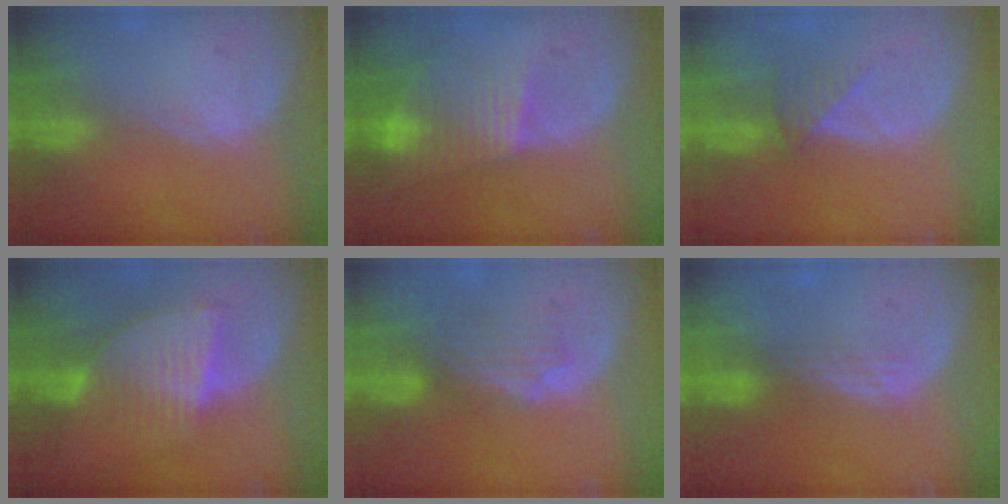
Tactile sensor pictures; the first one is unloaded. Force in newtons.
{"total": 8.0, "press": 6.9, "slide": 4.1}
{"total": 3.1, "press": 2.8, "slide": 1.4}
{"total": 7.0, "press": 6.8, "slide": 1.6}
{"total": 4.5, "press": 3.9, "slide": 2.2}
{"total": 3.0, "press": 2.6, "slide": 1.4}